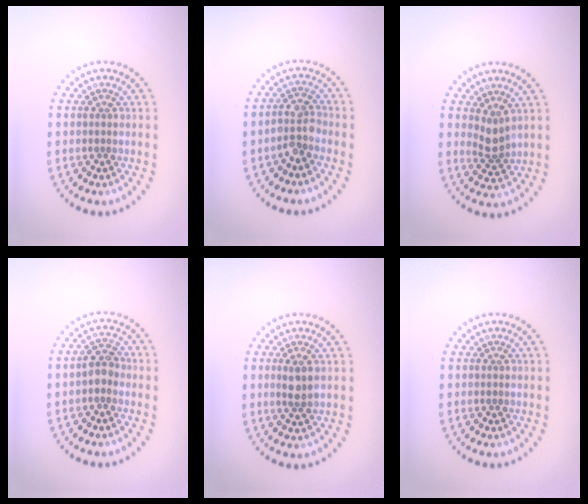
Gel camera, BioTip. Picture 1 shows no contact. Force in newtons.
{"total": 2.6, "press": 2.2, "slide": 1.3}
{"total": 2.0, "press": 1.6, "slide": 1.3}
{"total": 2.0, "press": 1.9, "slide": 0.6}
{"total": 1.9, "press": 1.7, "slide": 0.7}
{"total": 0.0}